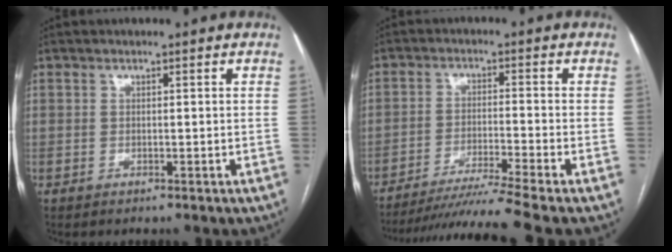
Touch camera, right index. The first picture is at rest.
{"total": 11.6, "force": [-9.9, -3.4, 5.1], "torque": [-0.072, -0.028, -0.162]}